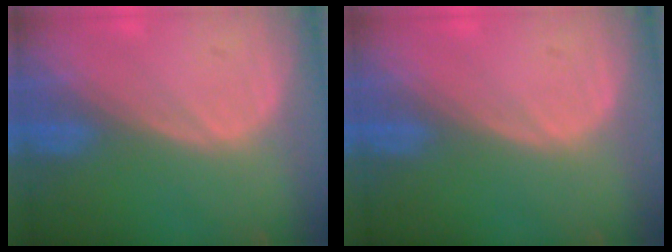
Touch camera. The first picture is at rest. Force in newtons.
{"total": 0.0}